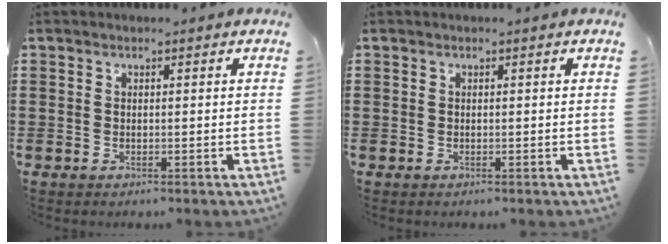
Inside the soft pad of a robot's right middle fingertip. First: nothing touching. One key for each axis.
{"total": 0.0}